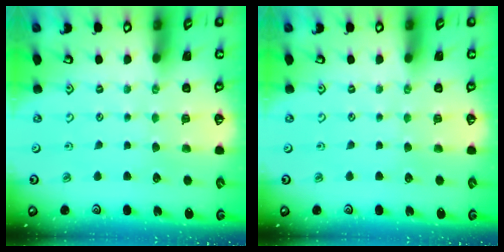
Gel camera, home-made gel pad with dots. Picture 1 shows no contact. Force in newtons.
{"total": 0.0}